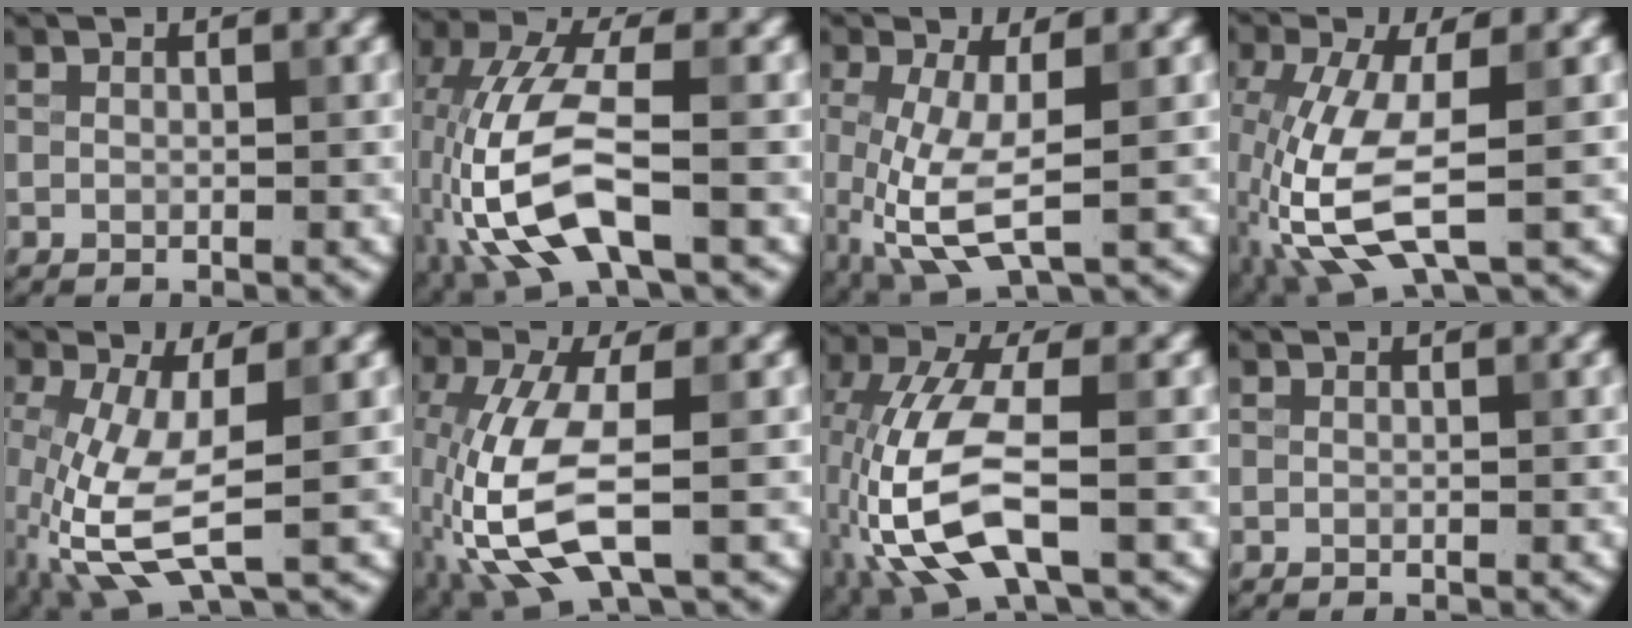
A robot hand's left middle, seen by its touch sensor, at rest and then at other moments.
{"total": 9.9, "force": [-3.0, 4.1, 8.5], "torque": [-0.196, 0.002, -0.066]}
{"total": 5.6, "force": [-1.0, 2.0, 5.2], "torque": [-0.130, -0.015, -0.016]}
{"total": 7.4, "force": [-2.3, 2.5, 6.5], "torque": [-0.162, -0.012, -0.048]}
{"total": 6.7, "force": [-2.0, 2.4, 5.9], "torque": [-0.149, -0.009, -0.038]}
{"total": 8.1, "force": [-2.7, 3.0, 7.0], "torque": [-0.172, -0.006, -0.058]}
{"total": 8.8, "force": [-2.8, 3.5, 7.6], "torque": [-0.182, 0.002, -0.062]}
{"total": 0.0}